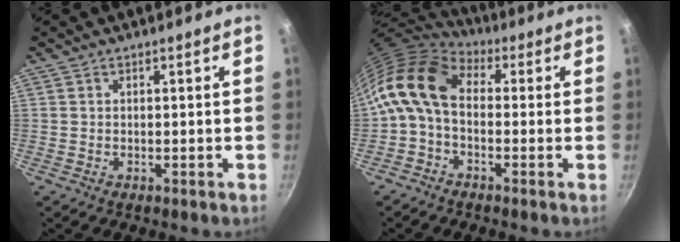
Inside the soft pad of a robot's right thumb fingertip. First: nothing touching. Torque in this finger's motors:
{"motor_torque": [1.34, 1.29, 0.60, -0.55, 0.24]}